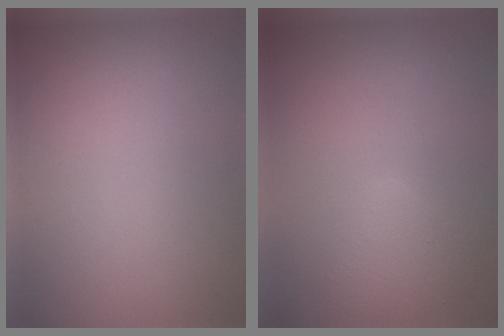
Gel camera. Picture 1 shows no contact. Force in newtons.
{"total": 2.2, "press": 2.2, "slide": 0.1}